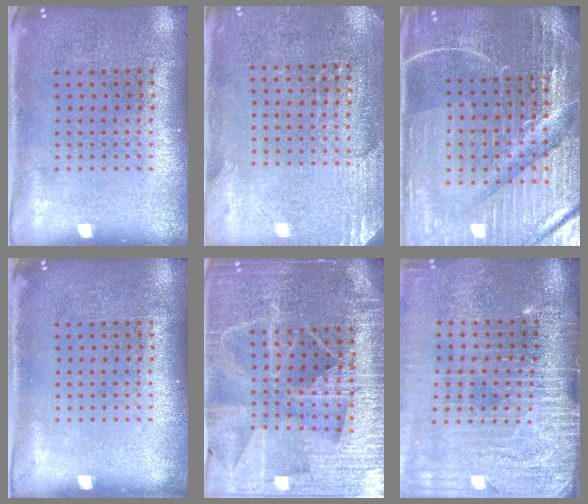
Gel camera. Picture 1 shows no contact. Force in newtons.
{"total": 2.8, "press": 2.6, "slide": 1.0}
{"total": 5.2, "press": 4.9, "slide": 1.8}
{"total": 0.0}
{"total": 5.1, "press": 4.7, "slide": 2.2}
{"total": 4.2, "press": 3.5, "slide": 2.3}